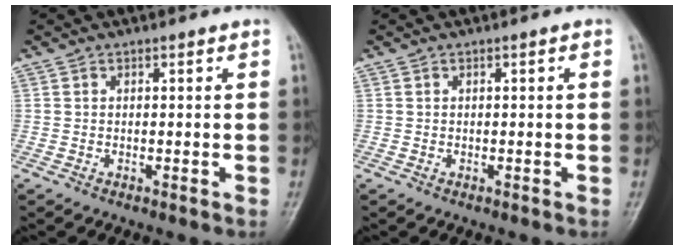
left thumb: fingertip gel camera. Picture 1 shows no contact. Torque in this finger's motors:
{"motor_torque": [0.01, 0.00, -0.04, -0.02, 0.00]}